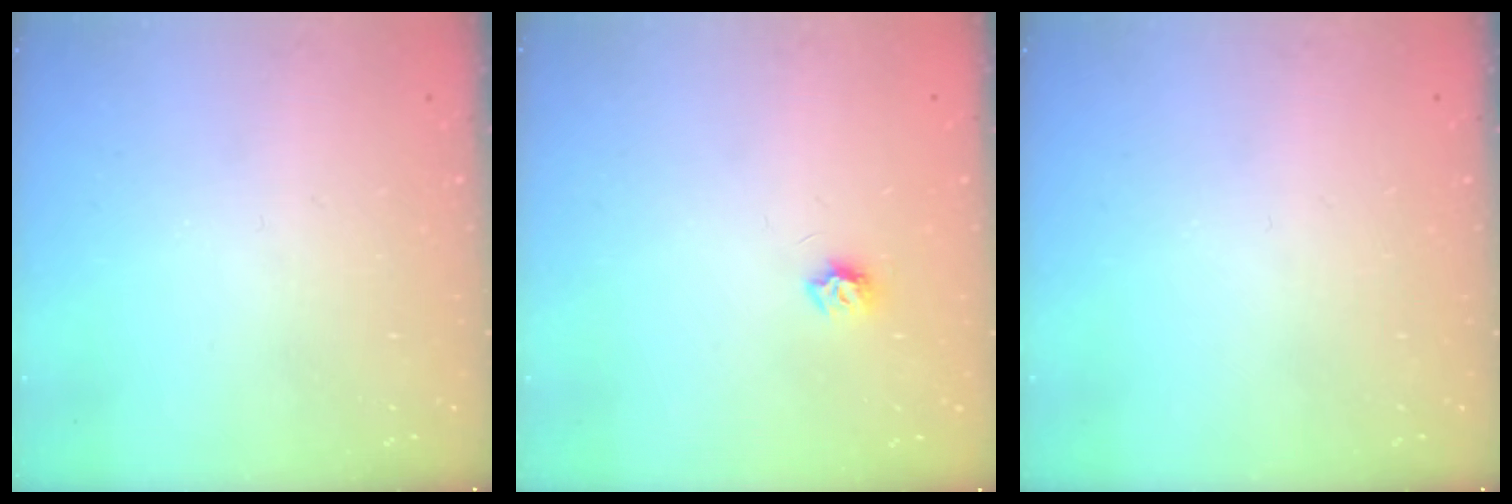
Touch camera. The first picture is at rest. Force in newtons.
{"total": 4.6, "press": 4.6, "slide": 0.5}
{"total": 0.0}